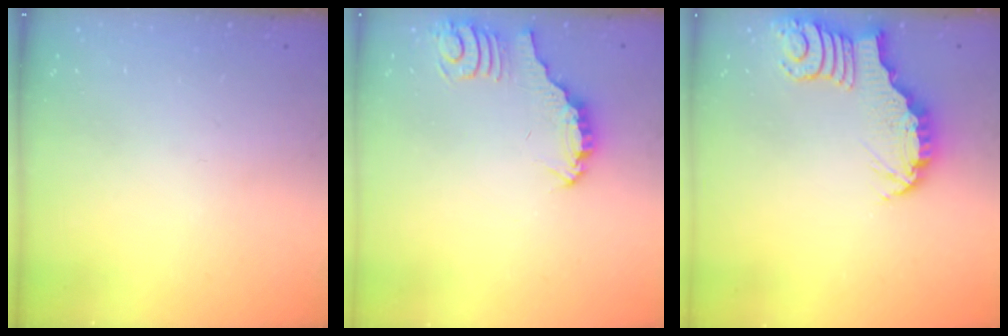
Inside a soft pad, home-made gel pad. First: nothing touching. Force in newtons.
{"total": 3.0, "press": 3.0, "slide": 0.2}
{"total": 3.4, "press": 3.4, "slide": 0.2}